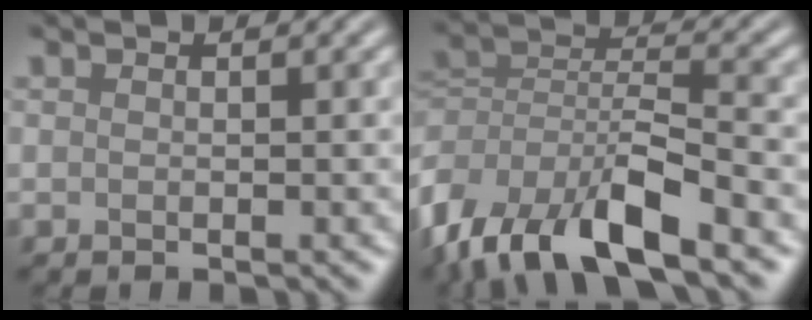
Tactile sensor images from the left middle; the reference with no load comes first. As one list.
[{"total": 11.3, "force": [-6.6, 4.7, 7.9], "torque": [-0.154, -0.002, -0.133]}]